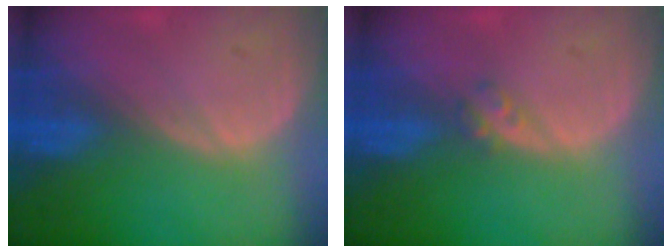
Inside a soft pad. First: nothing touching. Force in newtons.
{"total": 1.8, "press": 1.5, "slide": 0.9}